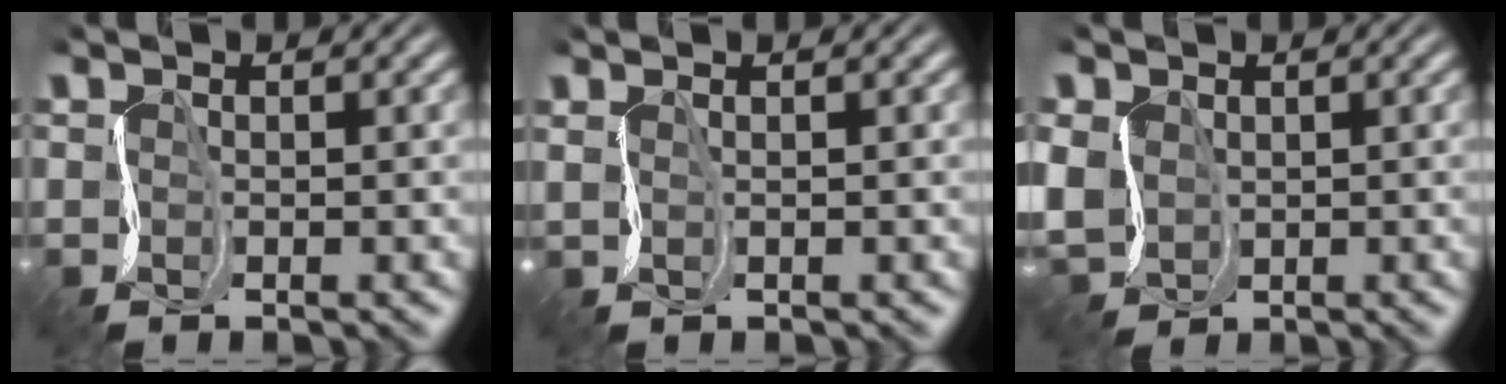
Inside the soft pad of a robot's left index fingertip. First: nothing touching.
{"total": 1.7, "force": [1.0, 0.6, 1.3], "torque": [-0.026, 0.005, 0.004]}
{"total": 3.2, "force": [0.0, 2.8, 1.5], "torque": [-0.050, -0.002, -0.006]}